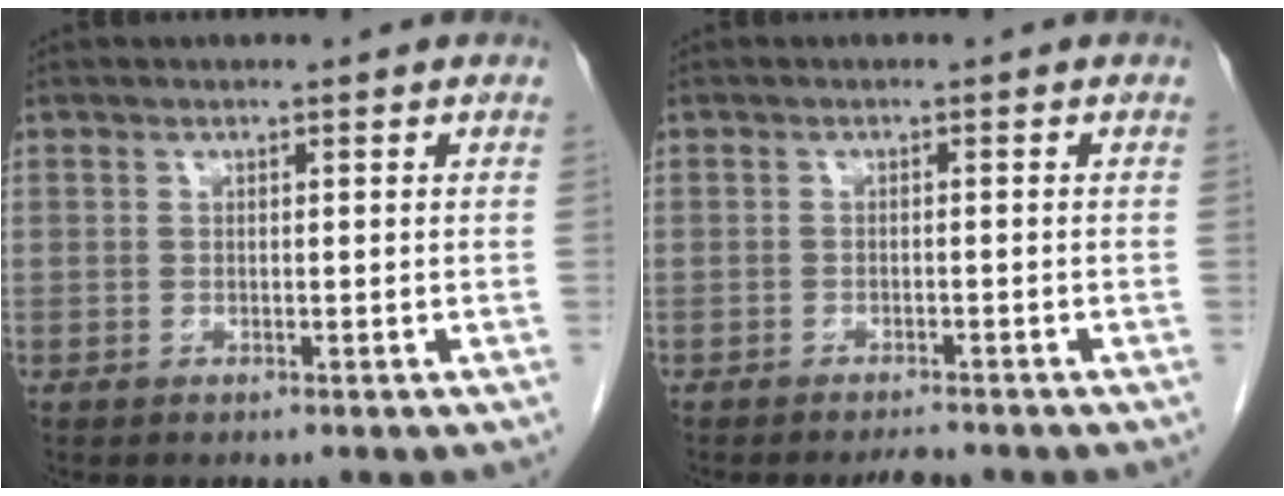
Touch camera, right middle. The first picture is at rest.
{"total": 2.0, "force": [-1.9, 0.2, 0.6], "torque": [-0.013, -0.005, -0.026]}